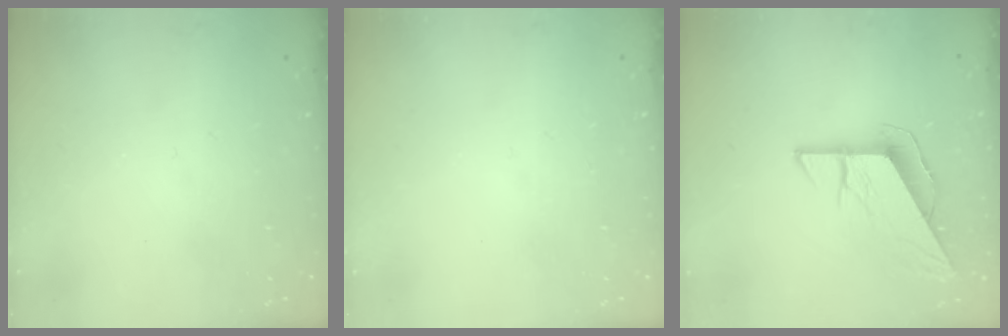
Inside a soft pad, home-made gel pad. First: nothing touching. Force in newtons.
{"total": 0.0}
{"total": 8.2, "press": 8.2, "slide": 0.3}